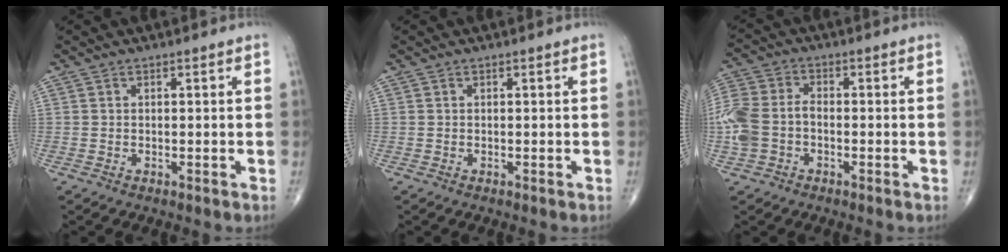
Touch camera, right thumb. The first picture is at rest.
{"total": 0.0}
{"total": 10.1, "force": [-2.1, 7.1, 6.8], "torque": [-0.169, 0.028, -0.048]}